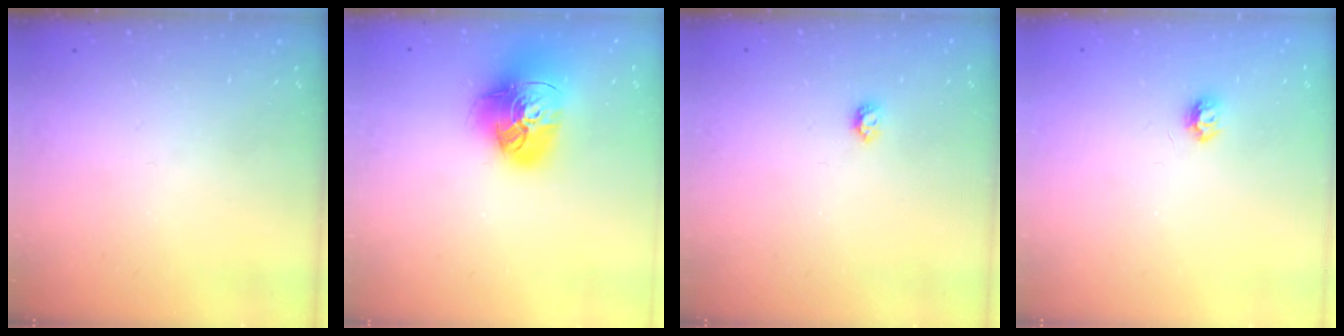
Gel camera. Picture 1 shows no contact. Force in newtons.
{"total": 18.0, "press": 17.9, "slide": 2.0}
{"total": 3.9, "press": 3.9, "slide": 0.6}
{"total": 4.7, "press": 4.7, "slide": 0.5}